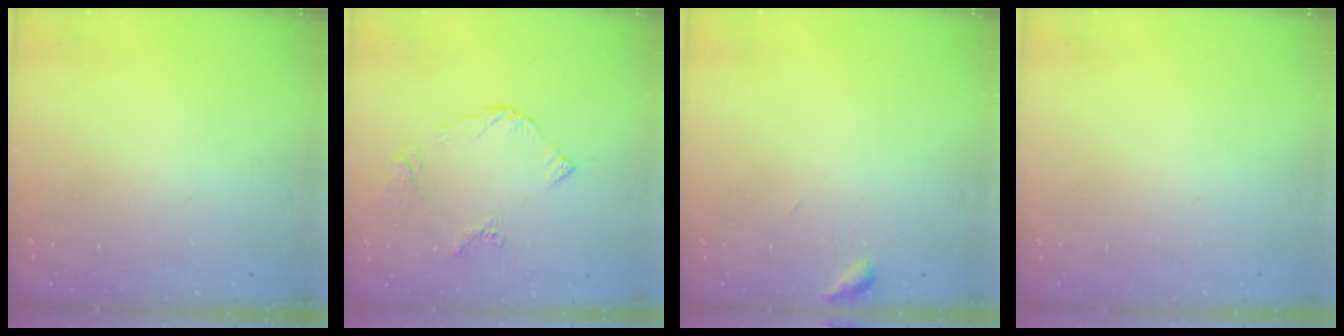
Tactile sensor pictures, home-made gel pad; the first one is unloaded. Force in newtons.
{"total": 6.0, "press": 6.0, "slide": 0.5}
{"total": 2.6, "press": 2.6, "slide": 0.3}
{"total": 1.8, "press": 1.8, "slide": 0.1}